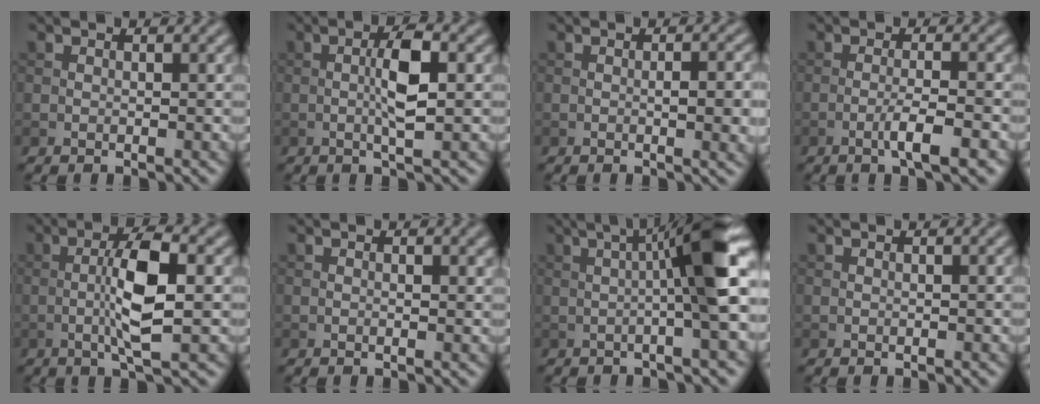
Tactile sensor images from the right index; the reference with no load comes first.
{"total": 3.9, "force": [0.0, 0.7, 3.8], "torque": [-0.072, 0.004, -0.001]}
{"total": 3.6, "force": [-0.2, 1.0, 3.4], "torque": [-0.052, -0.004, -0.001]}
{"total": 3.5, "force": [-1.5, 0.5, 3.1], "torque": [-0.052, 0.007, -0.031]}
{"total": 5.7, "force": [-0.5, 1.1, 5.5], "torque": [-0.106, 0.008, -0.014]}
{"total": 0.6, "force": [0.2, 0.1, 0.6], "torque": [-0.008, -0.003, 0.002]}
{"total": 8.1, "force": [0.7, 1.1, 8.0], "torque": [-0.108, 0.022, 0.003]}
{"total": 0.0}